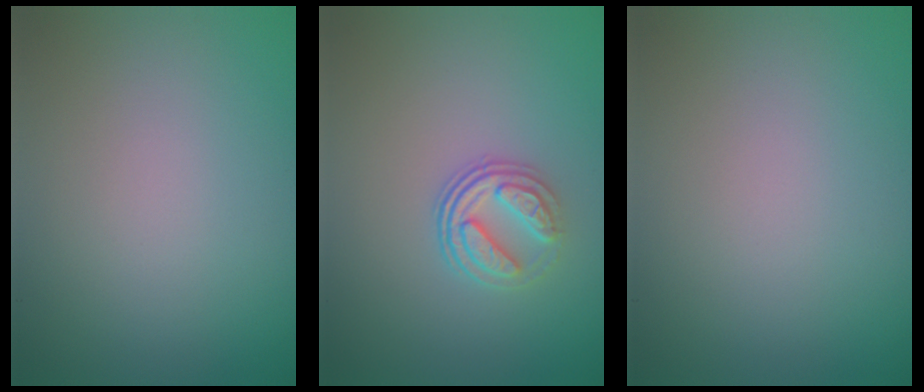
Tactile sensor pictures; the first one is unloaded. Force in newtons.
{"total": 3.1, "press": 2.6, "slide": 1.7}
{"total": 0.0}